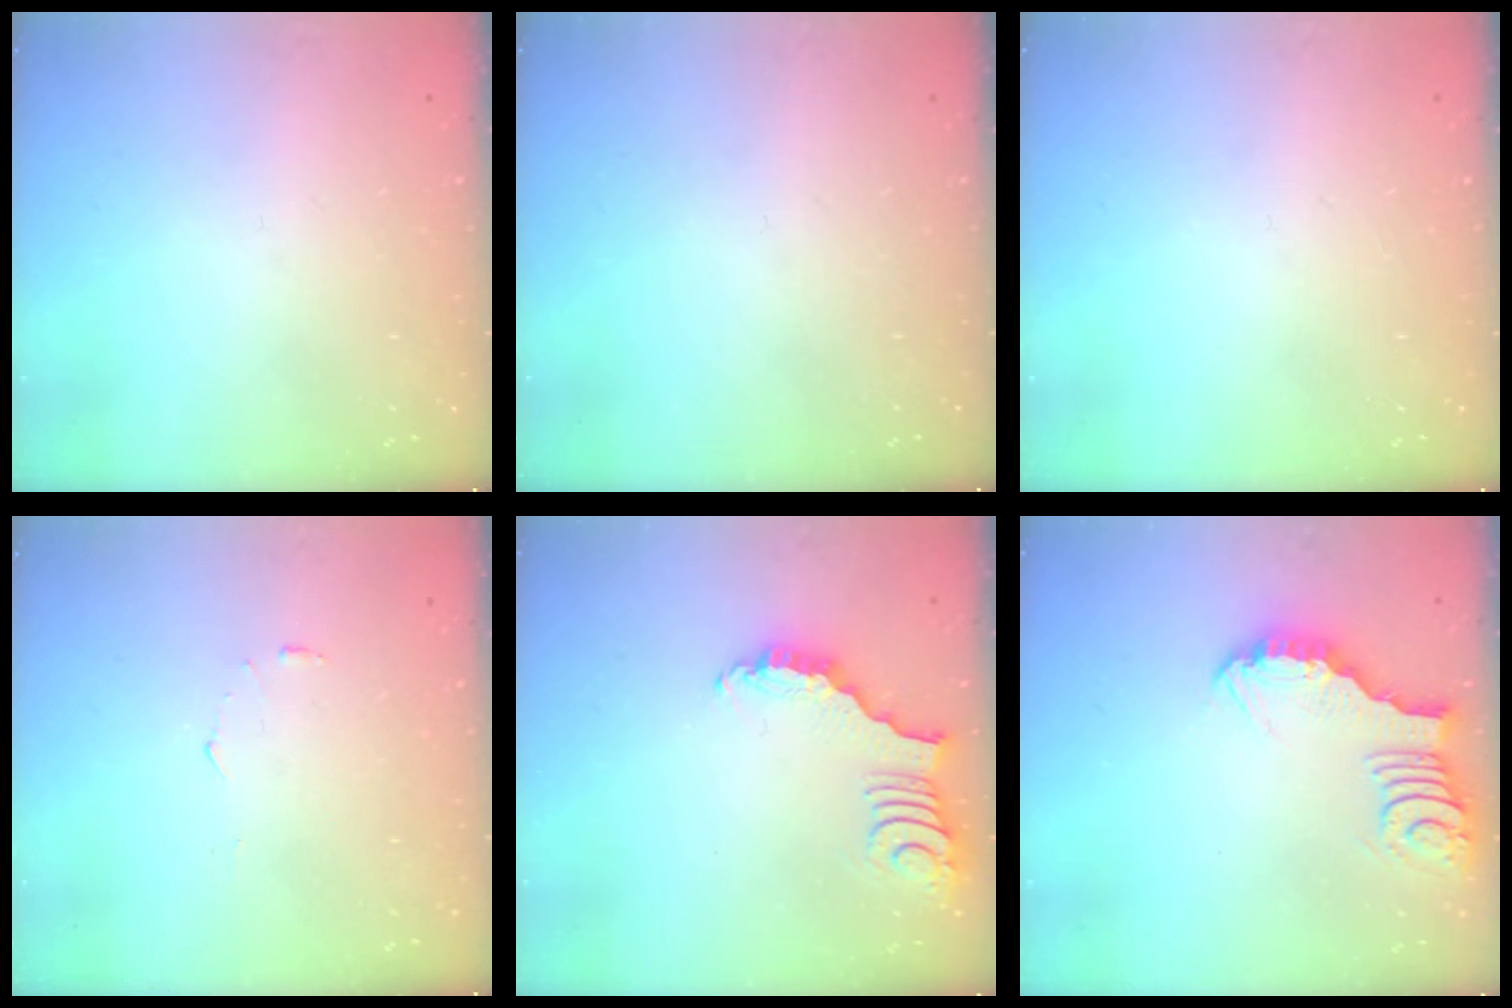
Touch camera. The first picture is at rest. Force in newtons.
{"total": 0.0}
{"total": 0.0}
{"total": 3.6, "press": 3.6, "slide": 0.2}
{"total": 2.7, "press": 2.7, "slide": 0.4}
{"total": 4.3, "press": 4.3, "slide": 0.5}